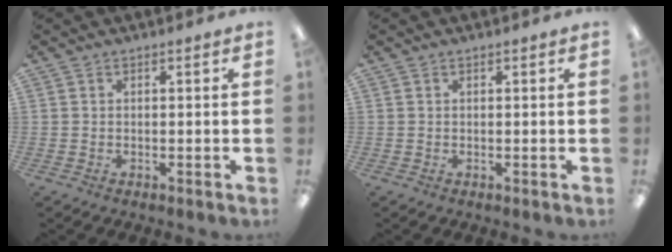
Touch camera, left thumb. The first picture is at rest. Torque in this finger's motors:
{"motor_torque": [-0.12, -0.13, 0.14, -0.10, 0.00]}